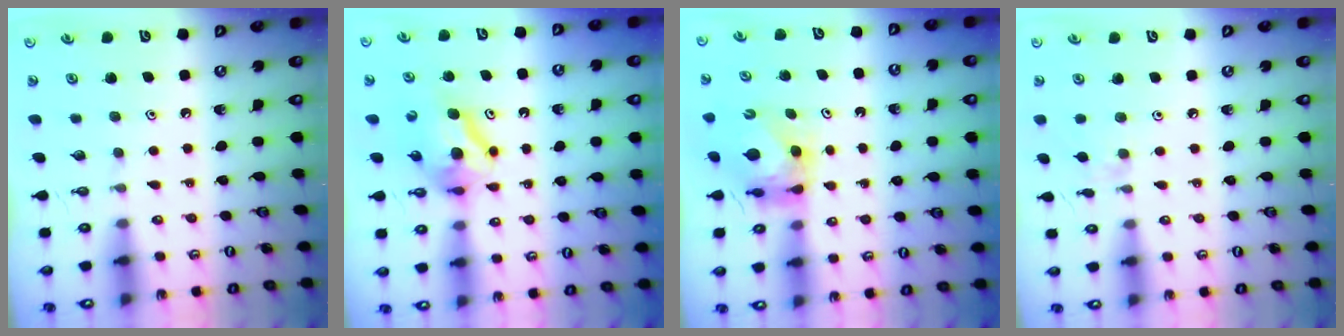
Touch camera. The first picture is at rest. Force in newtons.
{"total": 9.5, "press": 9.4, "slide": 0.9}
{"total": 5.6, "press": 5.6, "slide": 0.5}
{"total": 2.0, "press": 1.9, "slide": 0.5}